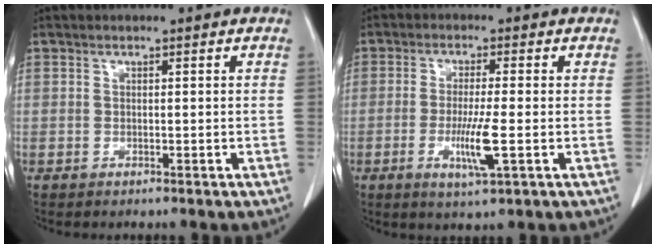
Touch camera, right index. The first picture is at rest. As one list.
[{"total": 6.2, "force": [-1.6, 0.0, 5.9], "torque": [-0.116, -0.016, -0.029]}]